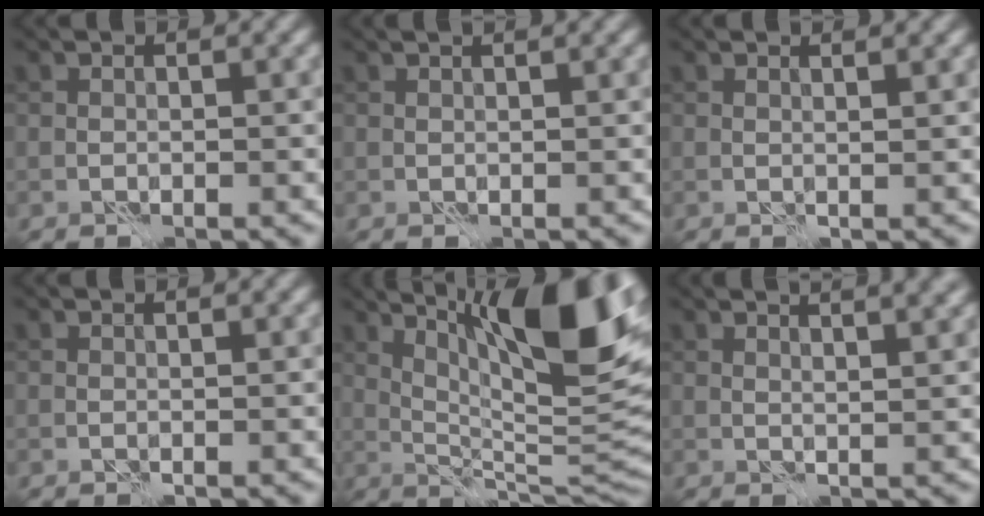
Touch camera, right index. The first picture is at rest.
{"total": 1.5, "force": [1.2, 0.2, 0.9], "torque": [-0.012, -0.002, 0.010]}
{"total": 1.3, "force": [0.9, 0.0, 0.9], "torque": [-0.018, -0.002, 0.008]}
{"total": 0.0}
{"total": 14.8, "force": [6.0, 3.8, 13.1], "torque": [-0.192, 0.005, 0.107]}
{"total": 6.2, "force": [4.0, 2.2, 4.2], "torque": [-0.034, 0.038, 0.029]}